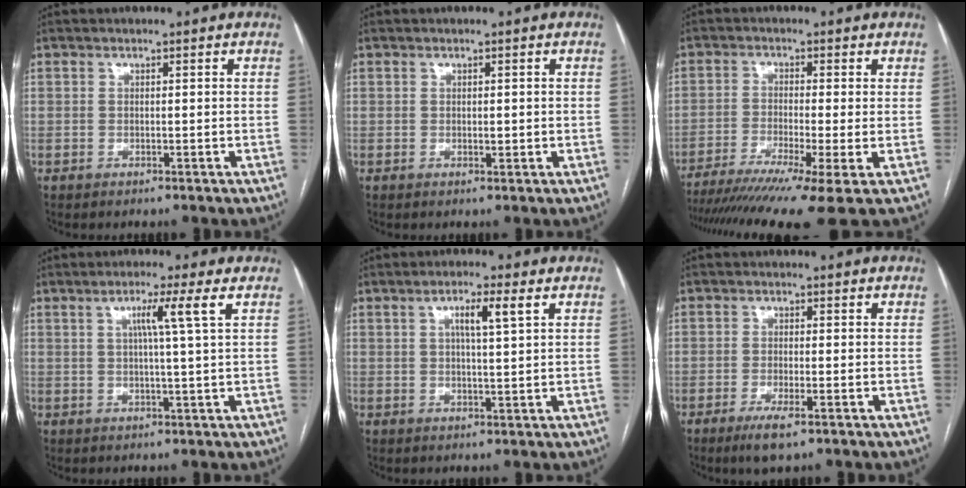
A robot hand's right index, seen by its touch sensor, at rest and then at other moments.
{"total": 0.9, "force": [0.1, 0.5, 0.8], "torque": [-0.008, -0.001, 0.003]}
{"total": 14.1, "force": [-10.3, -1.0, 9.6], "torque": [-0.144, -0.033, -0.163]}
{"total": 4.9, "force": [1.7, -1.2, 4.4], "torque": [-0.082, 0.001, 0.029]}
{"total": 4.5, "force": [1.7, 0.1, 4.1], "torque": [-0.074, 0.003, 0.028]}
{"total": 4.1, "force": [-2.5, 0.6, 3.3], "torque": [-0.064, -0.010, -0.041]}